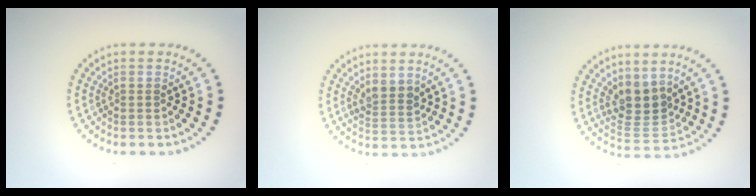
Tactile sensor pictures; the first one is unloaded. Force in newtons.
{"total": 2.2, "press": 1.9, "slide": 1.1}
{"total": 3.8, "press": 3.4, "slide": 1.7}